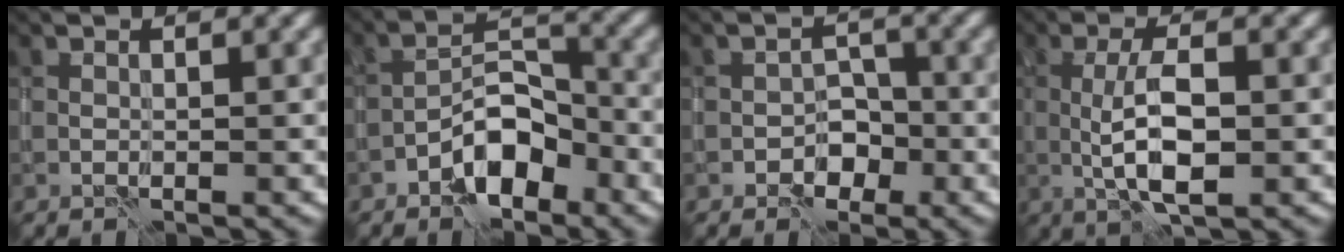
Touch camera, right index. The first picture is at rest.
{"total": 5.0, "force": [-3.1, 2.2, 3.3], "torque": [-0.044, 0.014, -0.058]}
{"total": 2.6, "force": [-1.4, 1.9, 1.1], "torque": [-0.006, 0.004, -0.022]}
{"total": 4.9, "force": [-0.6, 1.5, 4.6], "torque": [-0.096, 0.002, -0.013]}